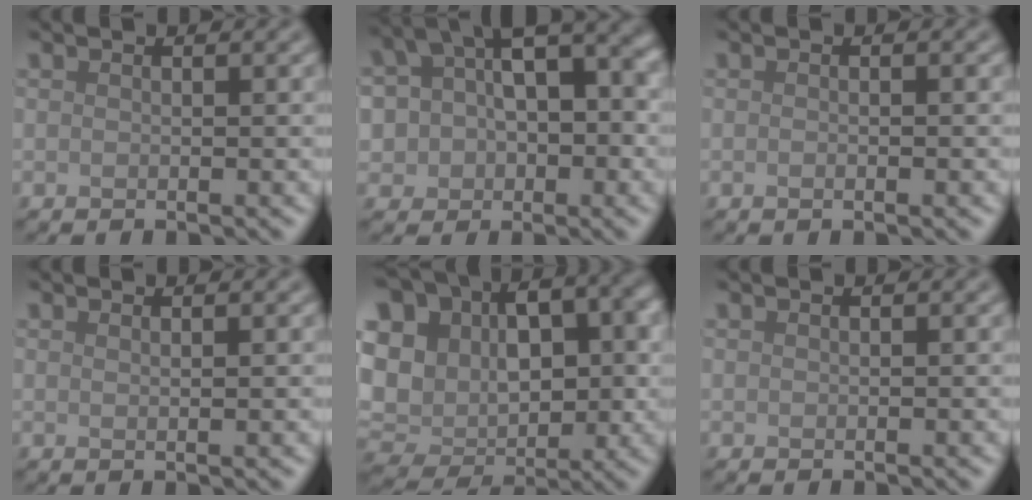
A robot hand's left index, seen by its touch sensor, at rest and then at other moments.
{"total": 9.8, "force": [2.3, 6.5, 6.9], "torque": [-0.106, 0.011, 0.036]}
{"total": 1.3, "force": [-0.1, 0.5, 1.2], "torque": [-0.003, -0.006, -0.004]}
{"total": 1.0, "force": [0.3, 0.3, 0.9], "torque": [-0.007, 0.002, 0.004]}
{"total": 14.9, "force": [2.5, 11.4, 9.2], "torque": [-0.187, 0.017, 0.069]}
{"total": 0.0}